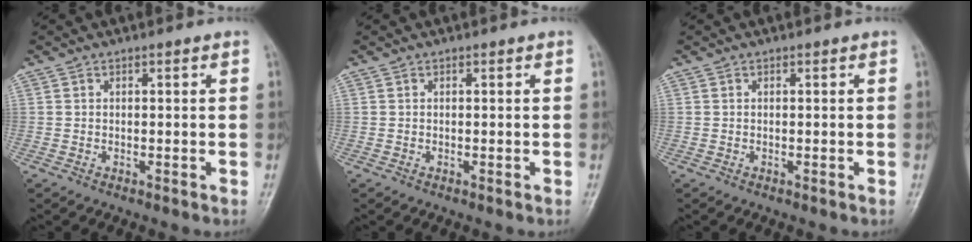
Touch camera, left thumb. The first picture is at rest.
{"total": 0.0}
{"total": 0.0}